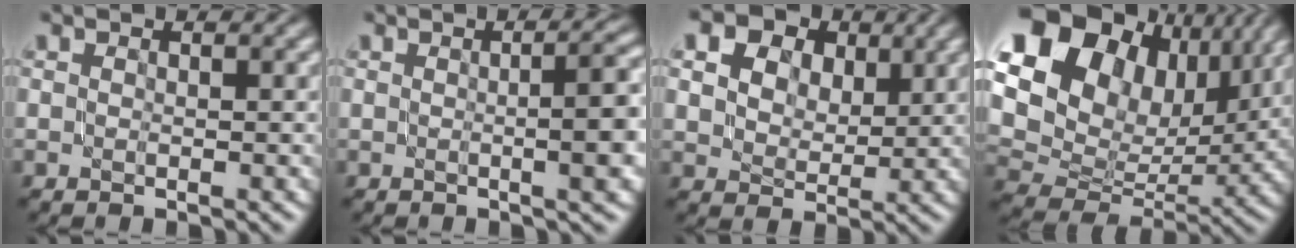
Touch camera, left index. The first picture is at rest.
{"total": 6.2, "force": [0.0, 1.9, 5.9], "torque": [-0.056, 0.004, 0.003]}
{"total": 12.1, "force": [6.5, 8.1, 6.3], "torque": [-0.131, 0.036, 0.094]}
{"total": 17.8, "force": [7.9, 12.7, 9.7], "torque": [-0.216, 0.034, 0.147]}